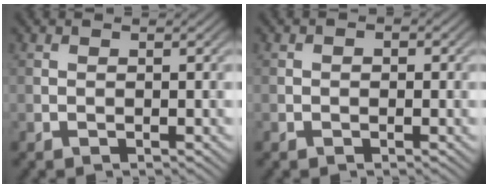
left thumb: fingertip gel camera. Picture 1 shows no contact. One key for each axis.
{"total": 0.8, "fx": -0.1, "fy": 0.8, "fz": 0.3, "tx": -0.003, "ty": -0.005, "tz": -0.007}